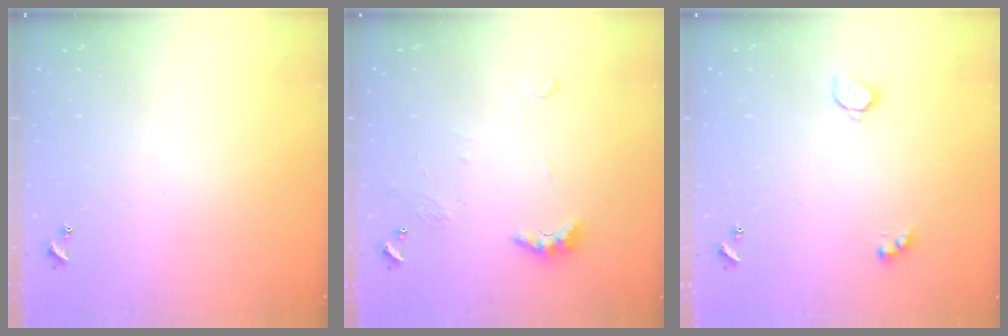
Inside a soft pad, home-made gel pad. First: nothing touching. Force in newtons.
{"total": 4.3, "press": 4.2, "slide": 0.9}
{"total": 2.6, "press": 2.6, "slide": 0.5}